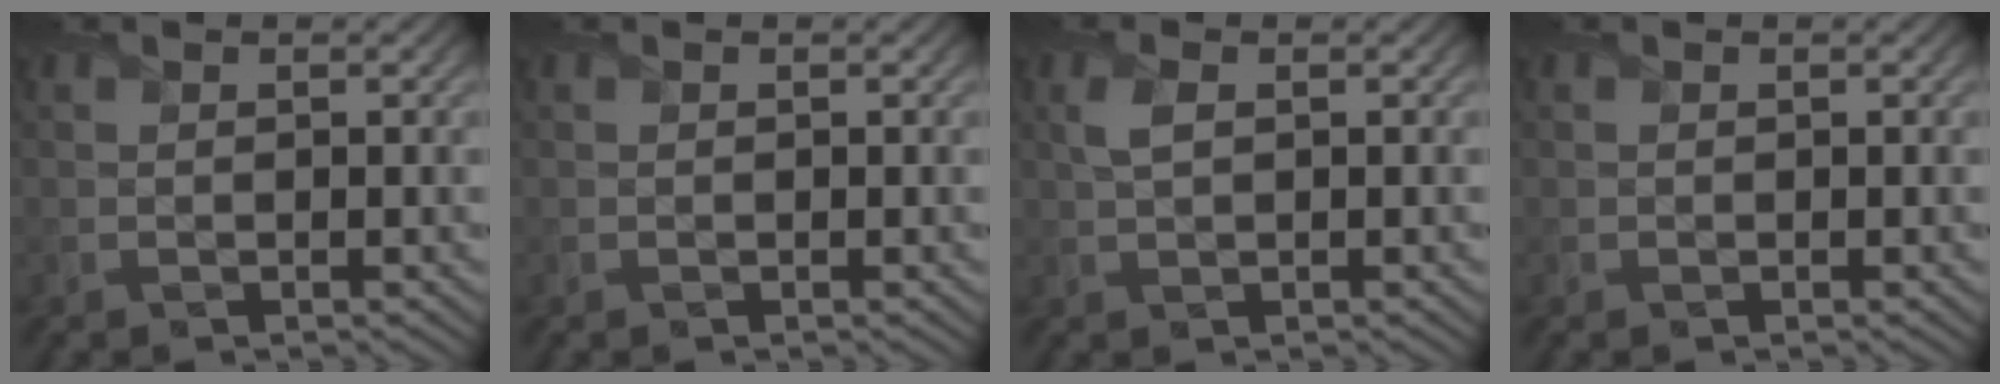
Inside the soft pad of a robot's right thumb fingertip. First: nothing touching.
{"total": 0.0}
{"total": 2.0, "force": [0.5, 0.9, 1.7], "torque": [-0.046, 0.001, 0.010]}
{"total": 0.0}